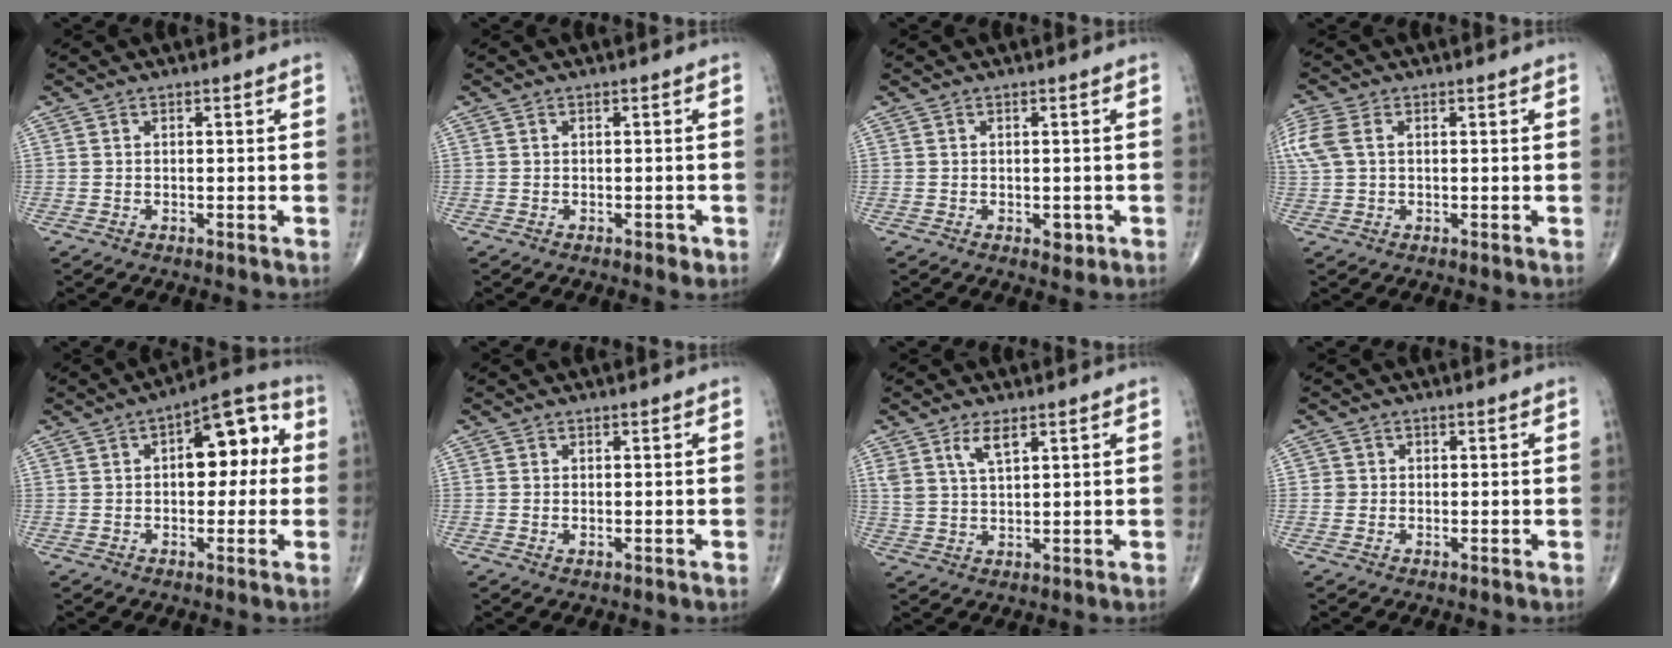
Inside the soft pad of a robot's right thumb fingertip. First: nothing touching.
{"total": 2.1, "force": [-0.9, 1.1, 1.6], "torque": [-0.007, 0.001, -0.009]}
{"total": 1.7, "force": [-0.5, 1.1, 1.2], "torque": [-0.003, 0.001, -0.004]}
{"total": 6.6, "force": [1.3, 4.2, 4.9], "torque": [-0.149, 0.021, 0.030]}
{"total": 11.8, "force": [1.7, 6.0, 9.9], "torque": [-0.100, 0.030, 0.014]}
{"total": 0.7, "force": [-0.1, 0.5, 0.5], "torque": [-0.009, 0.001, 0.002]}
{"total": 4.6, "force": [2.7, 1.6, 3.3], "torque": [-0.063, -0.013, 0.058]}
{"total": 1.4, "force": [0.0, 1.4, 0.0], "torque": [0.012, 0.005, -0.003]}